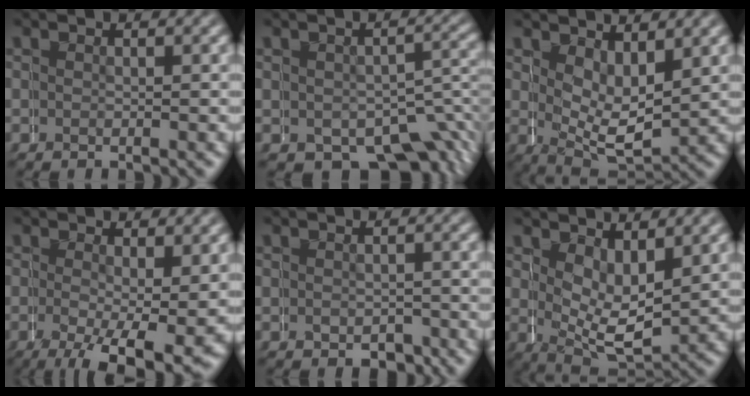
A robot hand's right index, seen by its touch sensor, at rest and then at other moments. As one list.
[{"total": 7.9, "force": [-3.2, 5.5, 4.5], "torque": [-0.045, -0.021, -0.044]}, {"total": 4.8, "force": [2.3, 2.7, 3.2], "torque": [-0.043, -0.017, 0.041]}, {"total": 4.4, "force": [-1.1, 1.1, 4.1], "torque": [-0.059, -0.021, -0.008]}, {"total": 1.7, "force": [-1.0, 1.3, 0.1], "torque": [0.001, 0.000, -0.021]}, {"total": 5.2, "force": [2.2, 3.0, 3.7], "torque": [-0.052, -0.019, 0.041]}]